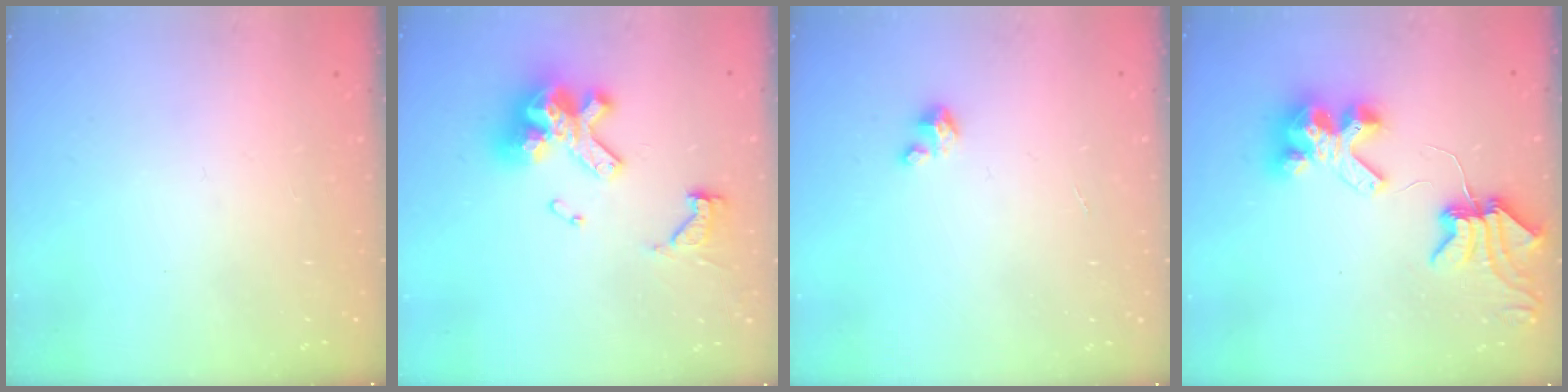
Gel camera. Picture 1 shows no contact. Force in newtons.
{"total": 13.5, "press": 13.4, "slide": 1.2}
{"total": 2.7, "press": 2.7, "slide": 0.1}
{"total": 8.0, "press": 8.0, "slide": 1.0}